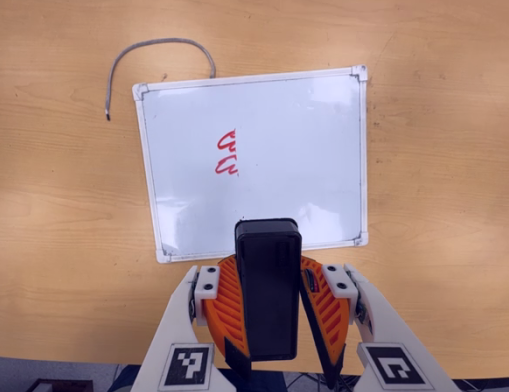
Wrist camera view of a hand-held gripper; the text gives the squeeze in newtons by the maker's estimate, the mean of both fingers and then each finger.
{"total": 9.1, "left": 9.4, "right": 8.8}